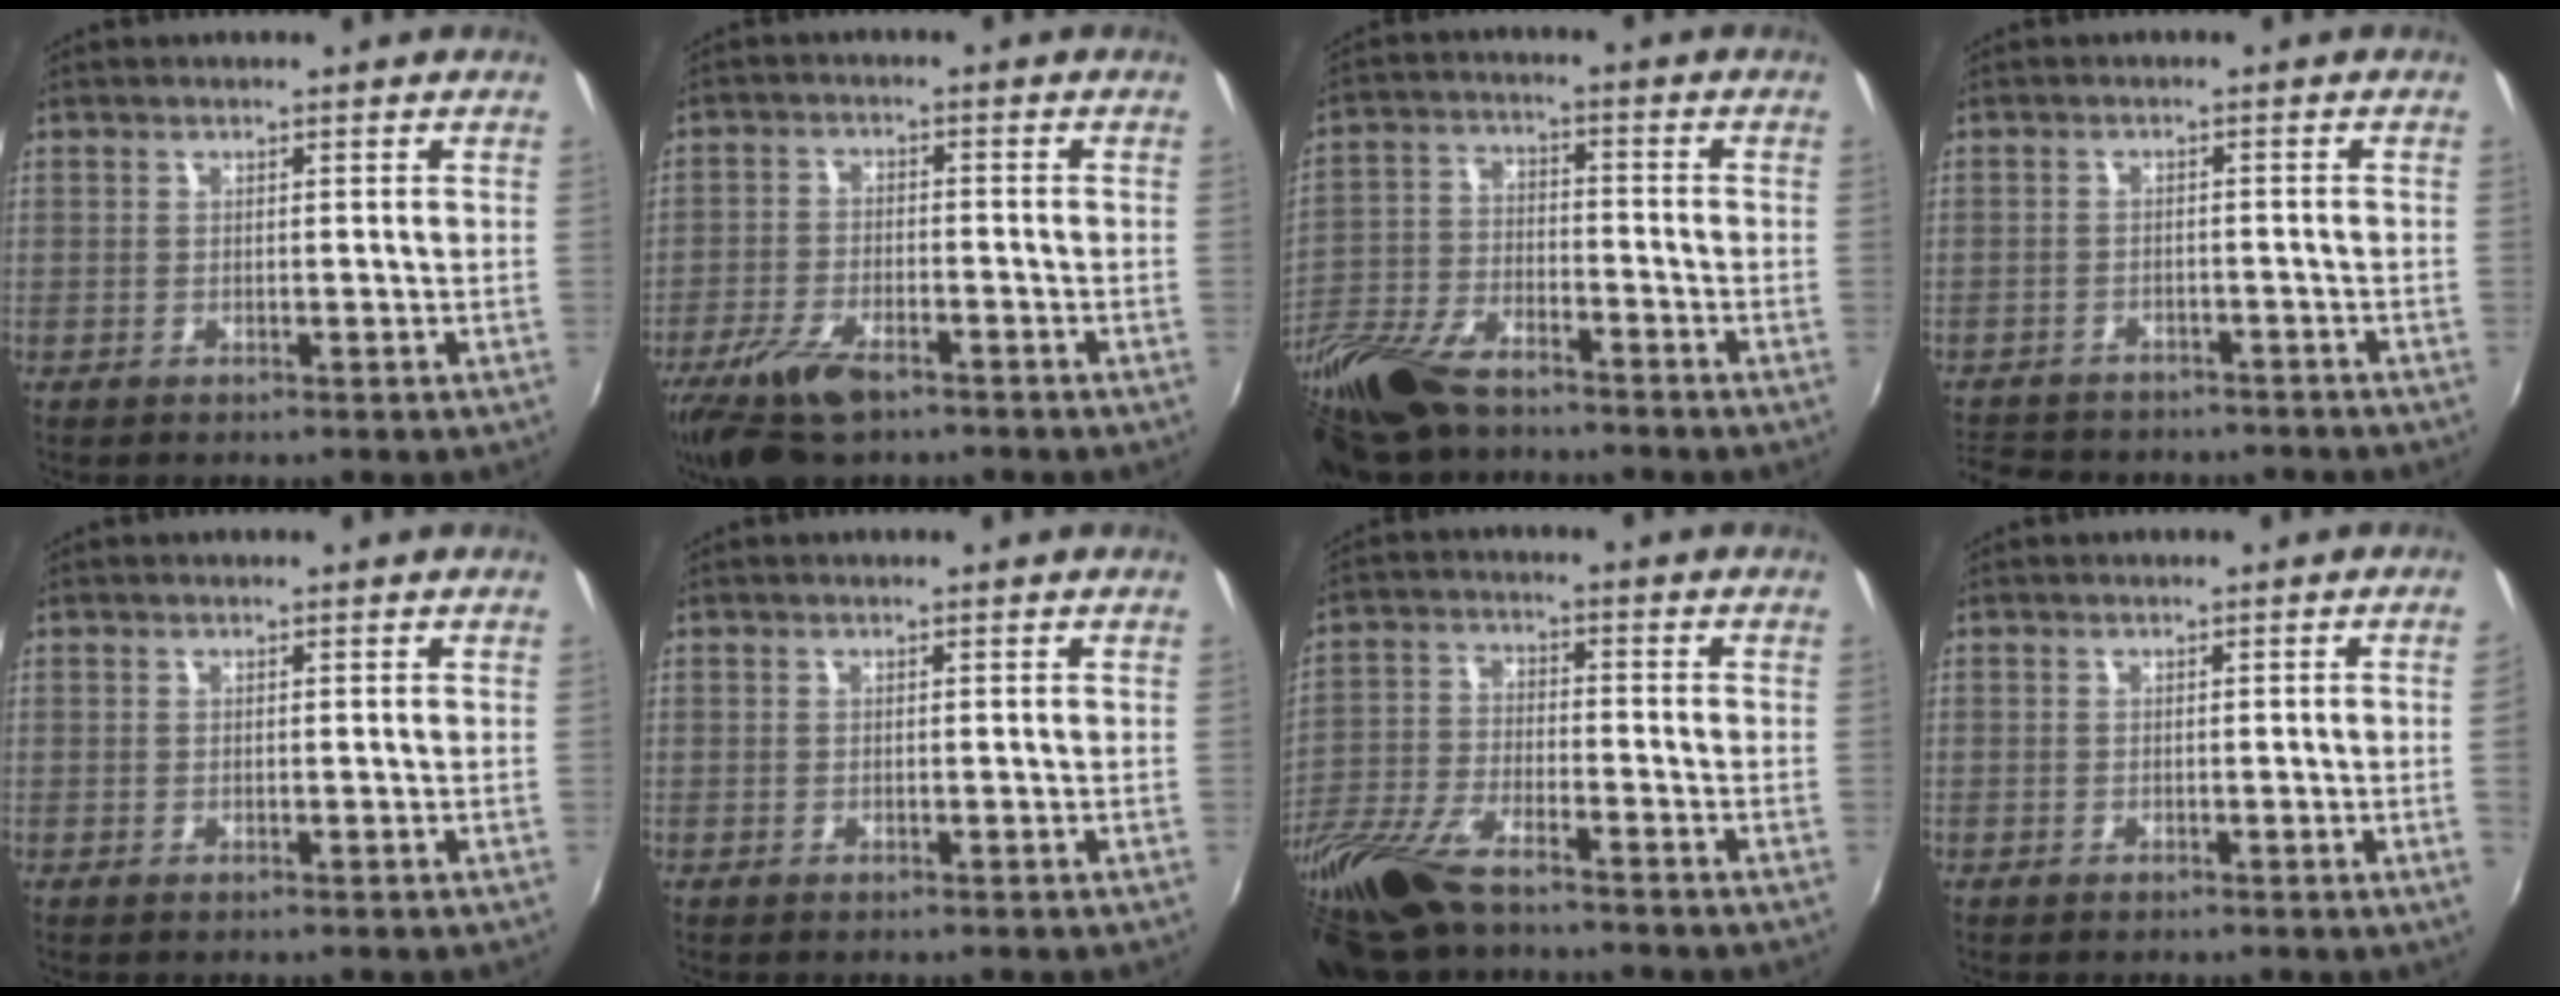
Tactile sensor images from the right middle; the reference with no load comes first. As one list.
[{"total": 9.9, "force": [-6.9, 3.8, 6.1], "torque": [-0.146, -0.023, -0.131]}, {"total": 19.0, "force": [-14.7, 7.2, 9.8], "torque": [-0.231, -0.029, -0.277]}, {"total": 12.1, "force": [-10.1, 5.2, 4.3], "torque": [-0.113, -0.009, -0.146]}, {"total": 0.0}, {"total": 0.0}, {"total": 17.2, "force": [-13.4, 4.9, 9.5], "torque": [-0.219, -0.036, -0.258]}, {"total": 1.9, "force": [-0.1, -1.2, 1.5], "torque": [-0.019, -0.013, 0.003]}]